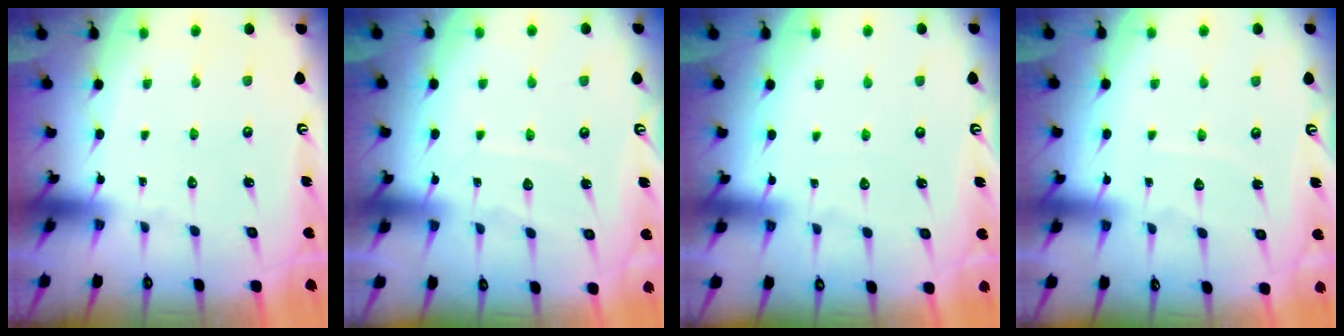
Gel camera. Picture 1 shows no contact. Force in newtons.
{"total": 6.1, "press": 6.0, "slide": 0.5}
{"total": 2.5, "press": 2.5, "slide": 0.5}
{"total": 4.8, "press": 4.8, "slide": 0.3}